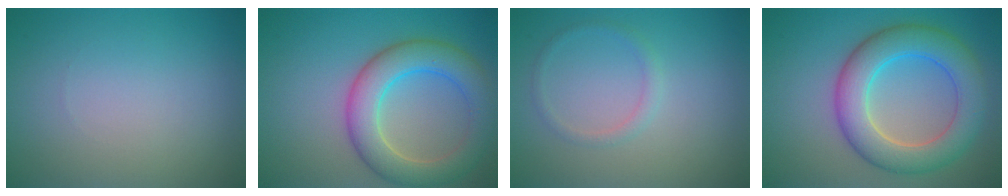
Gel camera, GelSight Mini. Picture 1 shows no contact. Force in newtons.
{"total": 6.6, "press": 6.6, "slide": 0.3}
{"total": 1.2, "press": 1.2, "slide": 0.0}
{"total": 7.4, "press": 7.4, "slide": 0.2}